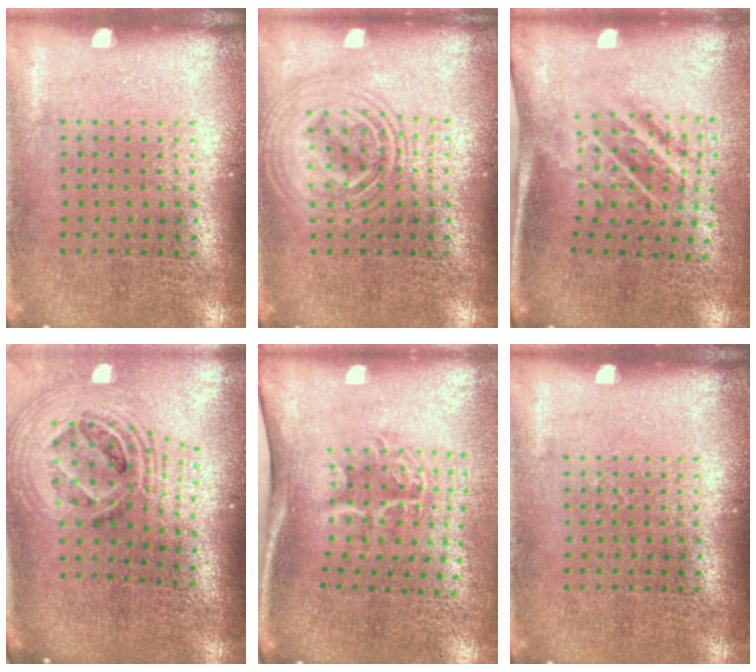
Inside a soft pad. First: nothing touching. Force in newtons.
{"total": 2.9, "press": 2.9, "slide": 0.4}
{"total": 1.8, "press": 1.2, "slide": 1.4}
{"total": 2.3, "press": 1.7, "slide": 1.5}
{"total": 2.0, "press": 1.3, "slide": 1.5}
{"total": 0.0}